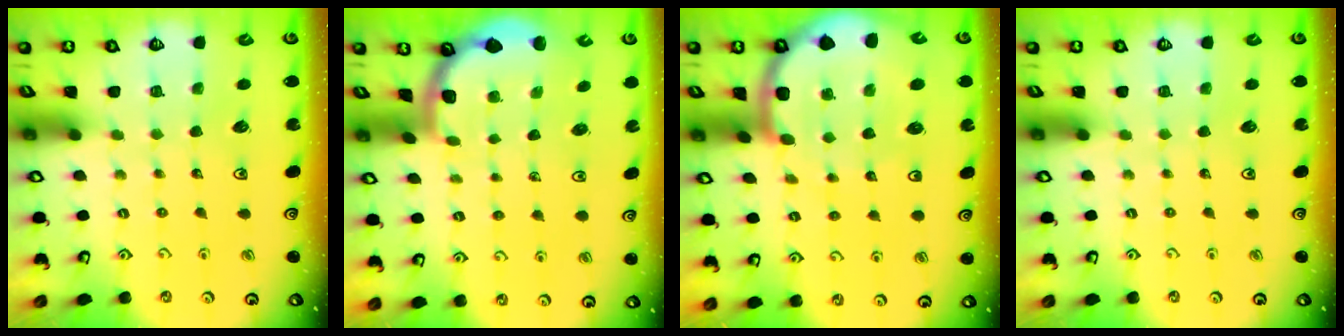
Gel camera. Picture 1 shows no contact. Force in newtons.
{"total": 1.8, "press": 1.7, "slide": 0.0}
{"total": 8.8, "press": 8.7, "slide": 1.3}
{"total": 0.0}